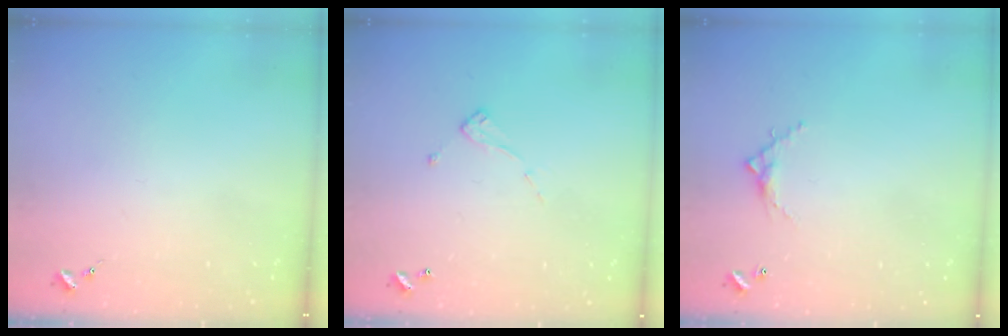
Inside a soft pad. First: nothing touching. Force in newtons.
{"total": 6.5, "press": 6.5, "slide": 0.2}
{"total": 5.2, "press": 5.2, "slide": 0.2}